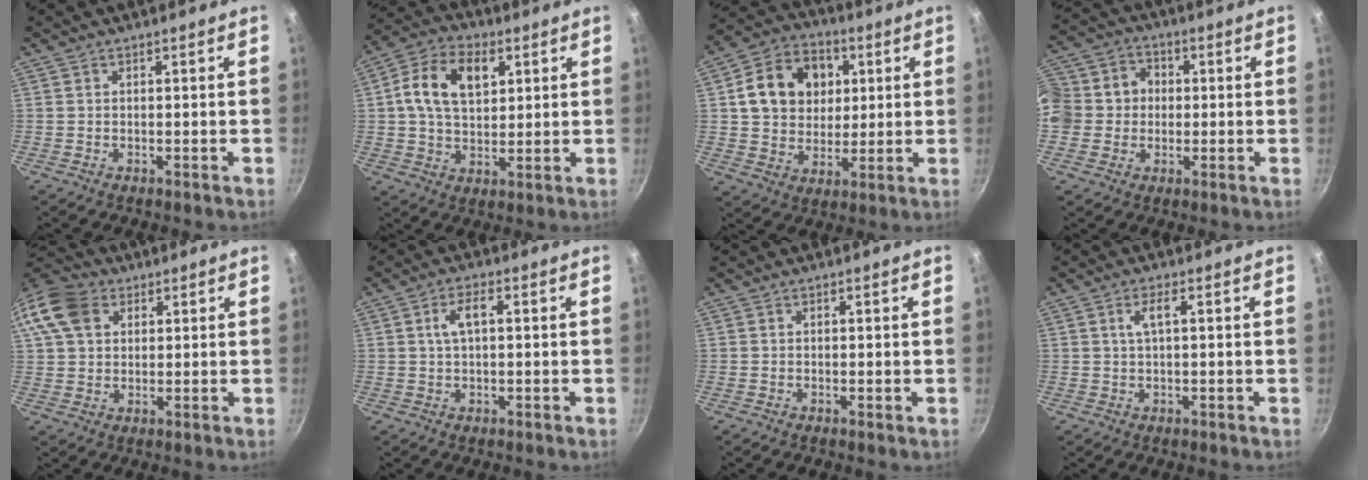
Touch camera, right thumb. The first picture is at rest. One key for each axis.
{"total": 12.7, "fx": 3.6, "fy": 8.2, "fz": 9.0, "tx": -0.149, "ty": 0.004, "tz": 0.053}
{"total": 15.4, "fx": 3.6, "fy": 12.4, "fz": 8.3, "tx": -0.116, "ty": 0.009, "tz": 0.056}
{"total": 12.6, "fx": -0.2, "fy": 11.5, "fz": 5.3, "tx": -0.090, "ty": 0.027, "tz": -0.018}
{"total": 13.4, "fx": 5.1, "fy": 9.9, "fz": 7.5, "tx": -0.146, "ty": 0.016, "tz": 0.082}
{"total": 4.4, "fx": 0.8, "fy": 2.0, "fz": 3.8, "tx": -0.071, "ty": 0.014, "tz": 0.015}
{"total": 0.0}
{"total": 2.8, "fx": 0.6, "fy": 0.7, "fz": 2.6, "tx": -0.055, "ty": 0.007, "tz": 0.015}